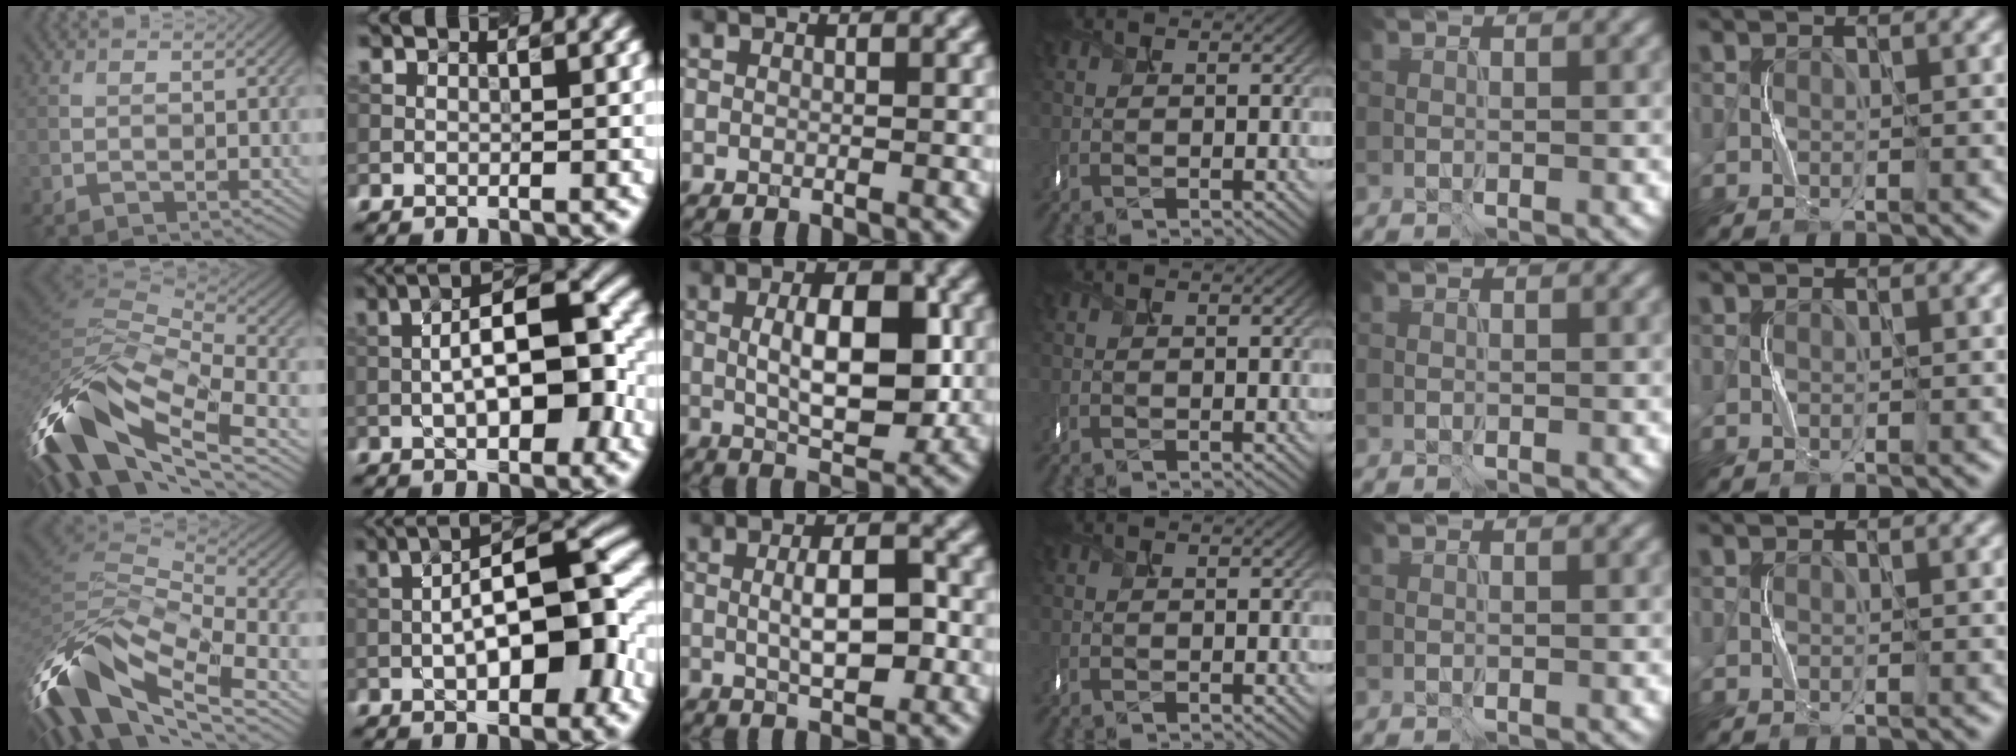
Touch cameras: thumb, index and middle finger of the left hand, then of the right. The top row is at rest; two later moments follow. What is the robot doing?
{"motion": "shake", "object": "box of matches"}